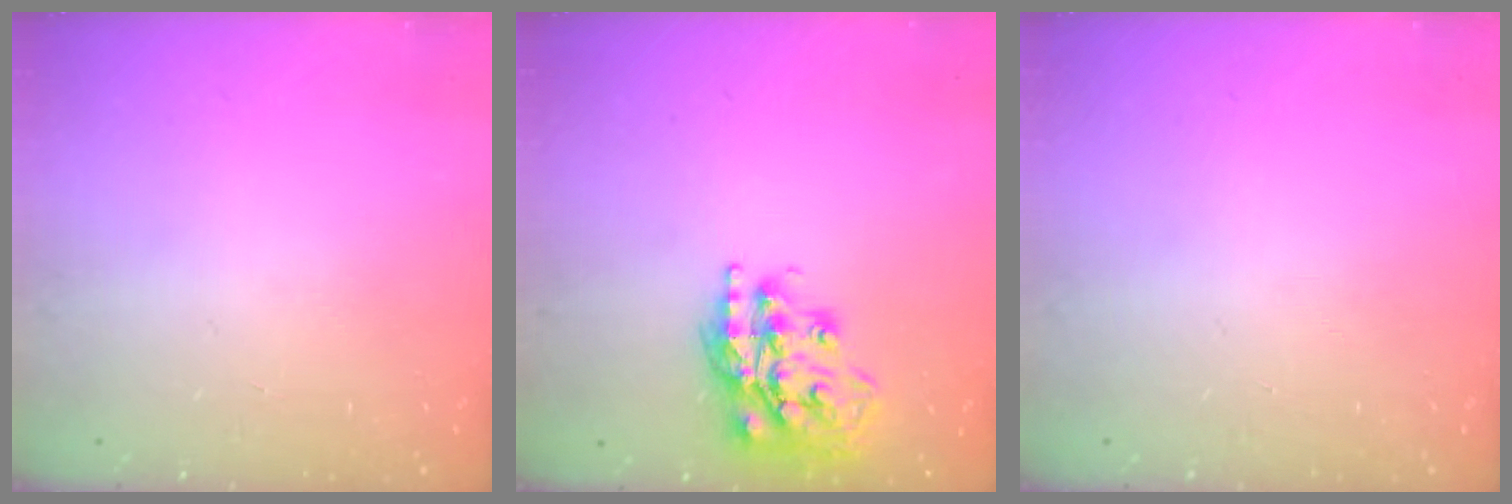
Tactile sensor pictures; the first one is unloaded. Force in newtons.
{"total": 16.6, "press": 16.5, "slide": 1.1}
{"total": 0.0}